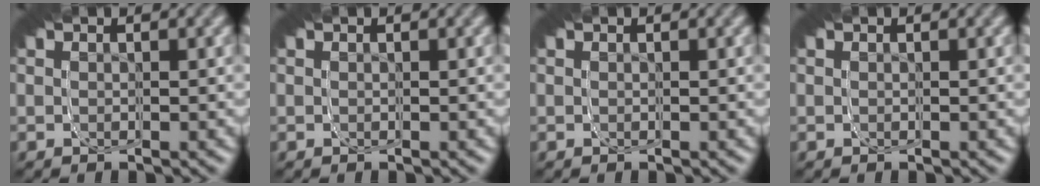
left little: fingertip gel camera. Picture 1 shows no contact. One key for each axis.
{"total": 0.0}
{"total": 0.0}
{"total": 0.0}